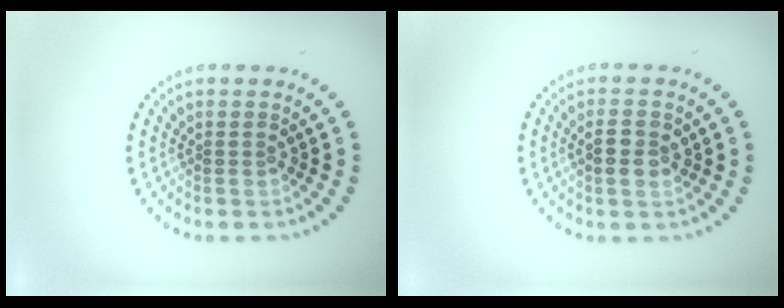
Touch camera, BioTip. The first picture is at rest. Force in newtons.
{"total": 2.5, "press": 2.5, "slide": 0.4}